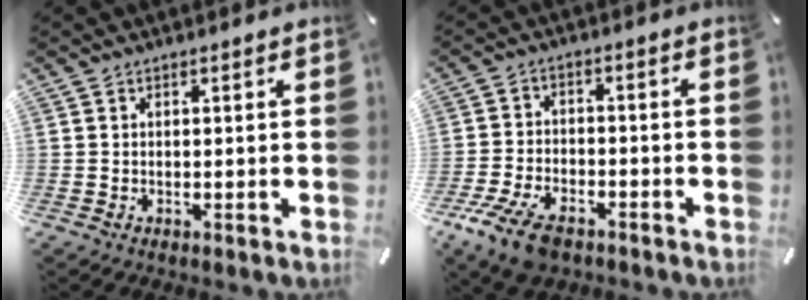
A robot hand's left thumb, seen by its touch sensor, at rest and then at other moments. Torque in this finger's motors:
{"motor_torque": [-0.38, 1.30, 0.26, 0.07, 0.17]}